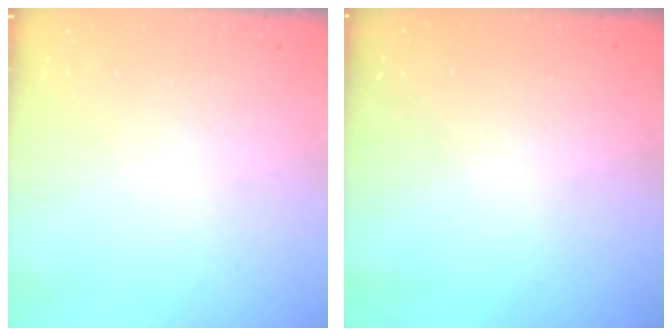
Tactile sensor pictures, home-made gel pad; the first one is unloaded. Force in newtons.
{"total": 2.9, "press": 2.8, "slide": 0.9}